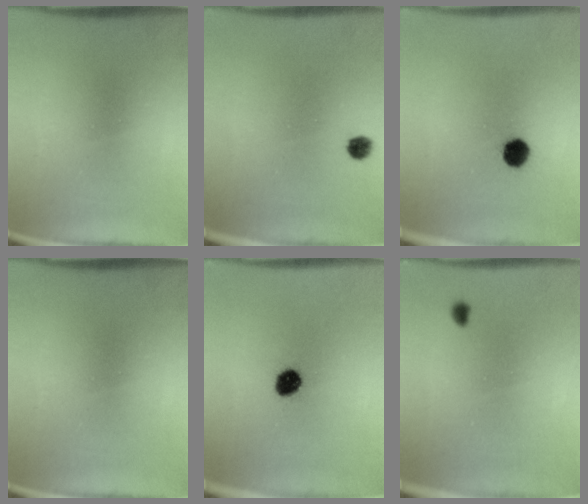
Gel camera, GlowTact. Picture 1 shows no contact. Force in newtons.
{"total": 2.2}
{"total": 4.7}
{"total": 0.0}
{"total": 5.5}
{"total": 0.9}